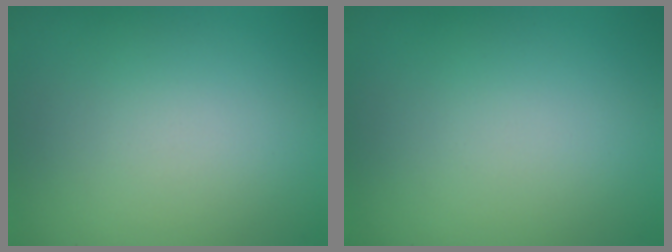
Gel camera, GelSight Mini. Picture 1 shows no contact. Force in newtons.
{"total": 0.0}